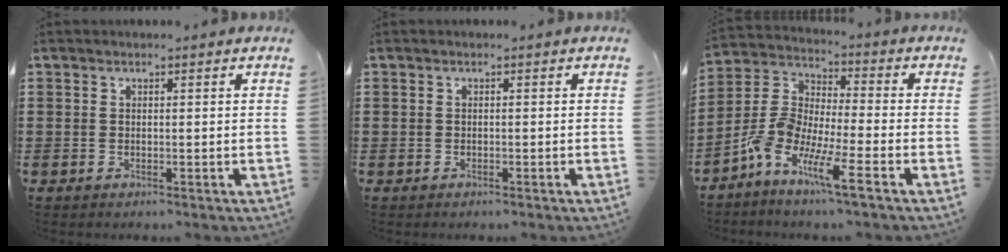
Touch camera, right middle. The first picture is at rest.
{"total": 0.0}
{"total": 8.6, "force": [-6.3, 1.0, 5.8], "torque": [-0.145, -0.027, -0.132]}